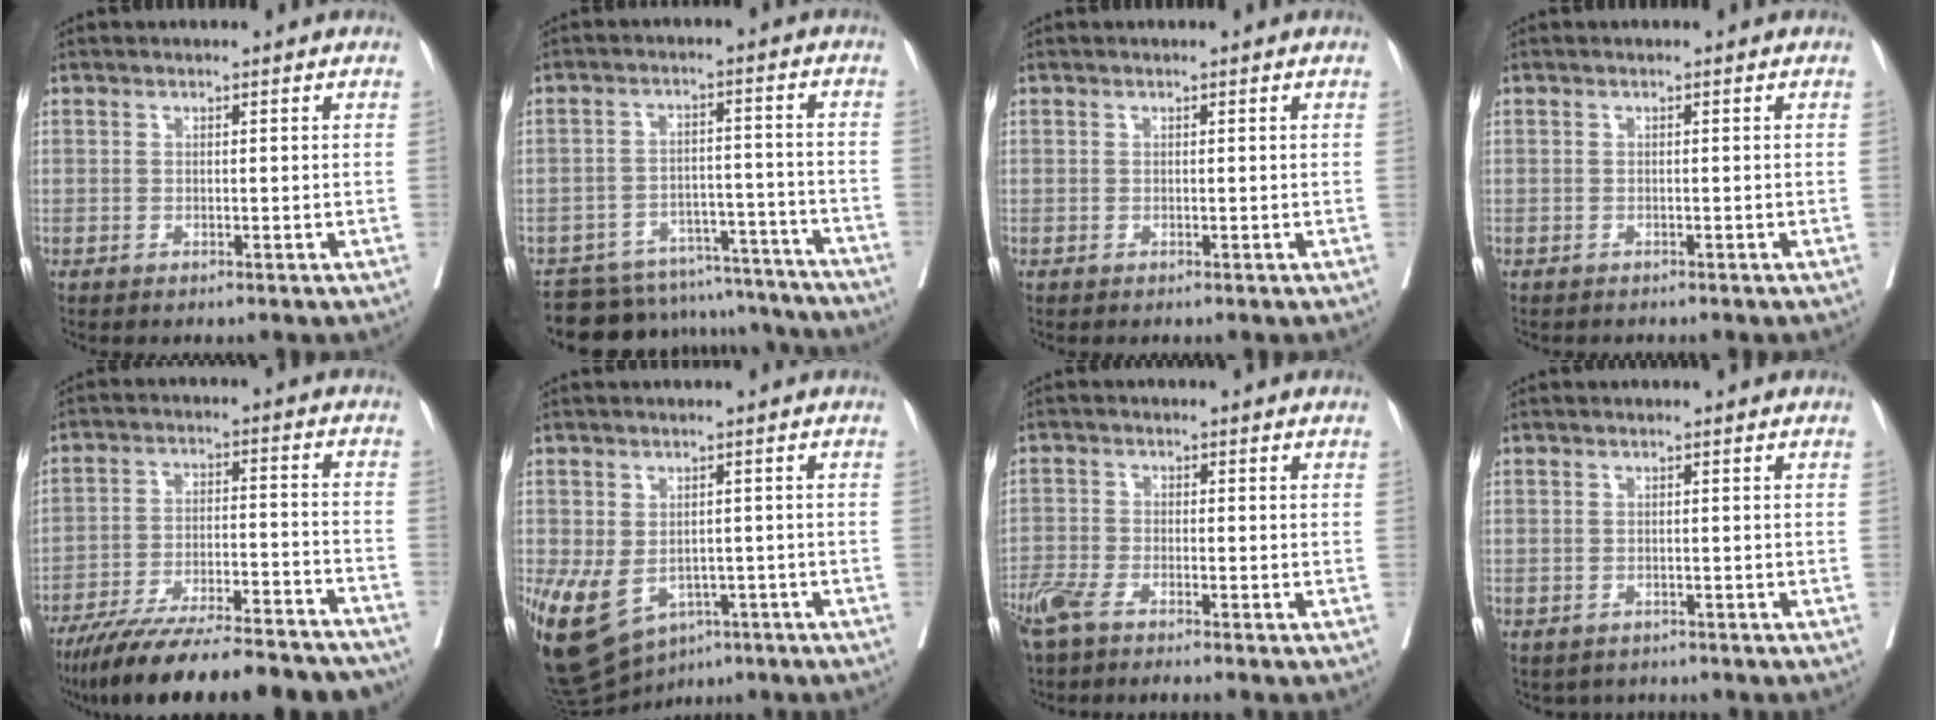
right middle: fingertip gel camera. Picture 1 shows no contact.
{"total": 16.7, "force": [-15.8, 5.1, 2.2], "torque": [-0.030, 0.036, -0.201]}
{"total": 0.0}
{"total": 0.6, "force": [-0.5, 0.1, 0.1], "torque": [-0.003, 0.000, -0.011]}
{"total": 24.0, "force": [-21.1, 3.2, 10.9], "torque": [-0.133, -0.013, -0.307]}
{"total": 12.2, "force": [-5.7, 8.3, 6.9], "torque": [-0.140, -0.002, -0.079]}
{"total": 5.5, "force": [-4.3, 0.7, 3.3], "torque": [-0.065, -0.012, -0.084]}
{"total": 2.2, "force": [-1.7, 1.4, 0.3], "torque": [-0.001, 0.001, -0.022]}